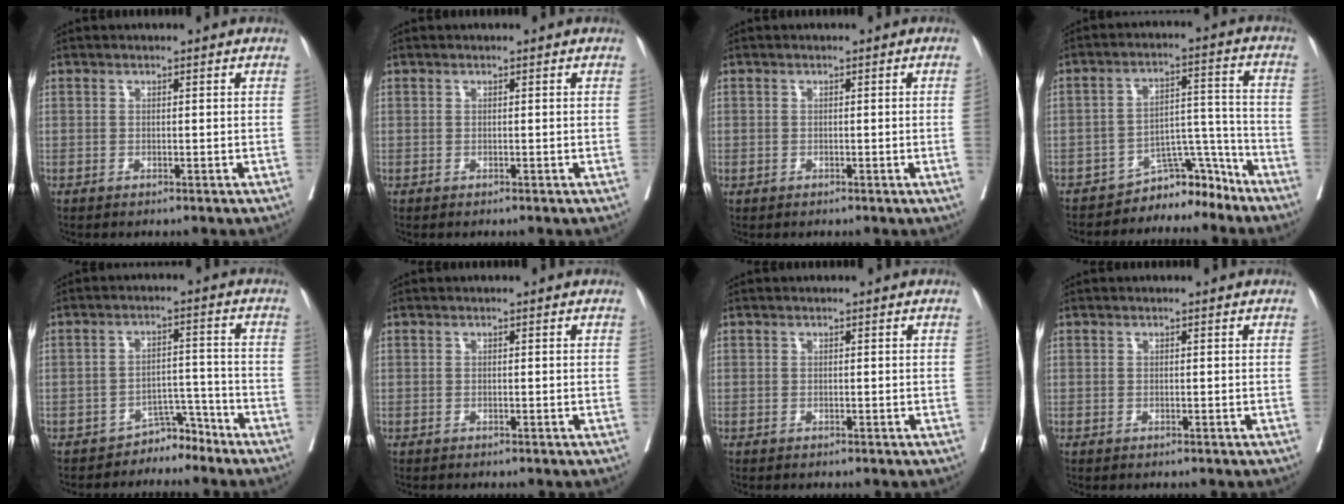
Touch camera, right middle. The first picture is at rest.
{"total": 0.0}
{"total": 0.6, "force": [-0.1, 0.0, 0.6], "torque": [-0.007, 0.002, -0.002]}
{"total": 7.4, "force": [-7.0, 2.2, 0.6], "torque": [0.011, 0.060, -0.112]}
{"total": 4.5, "force": [-4.3, 1.4, 0.0], "torque": [0.015, 0.022, -0.066]}
{"total": 2.1, "force": [-1.9, 0.3, 0.8], "torque": [-0.013, -0.003, -0.027]}
{"total": 1.4, "force": [-1.3, 0.2, 0.5], "torque": [-0.007, -0.001, -0.019]}
{"total": 1.0, "force": [-0.9, 0.2, 0.4], "torque": [0.000, 0.000, -0.015]}